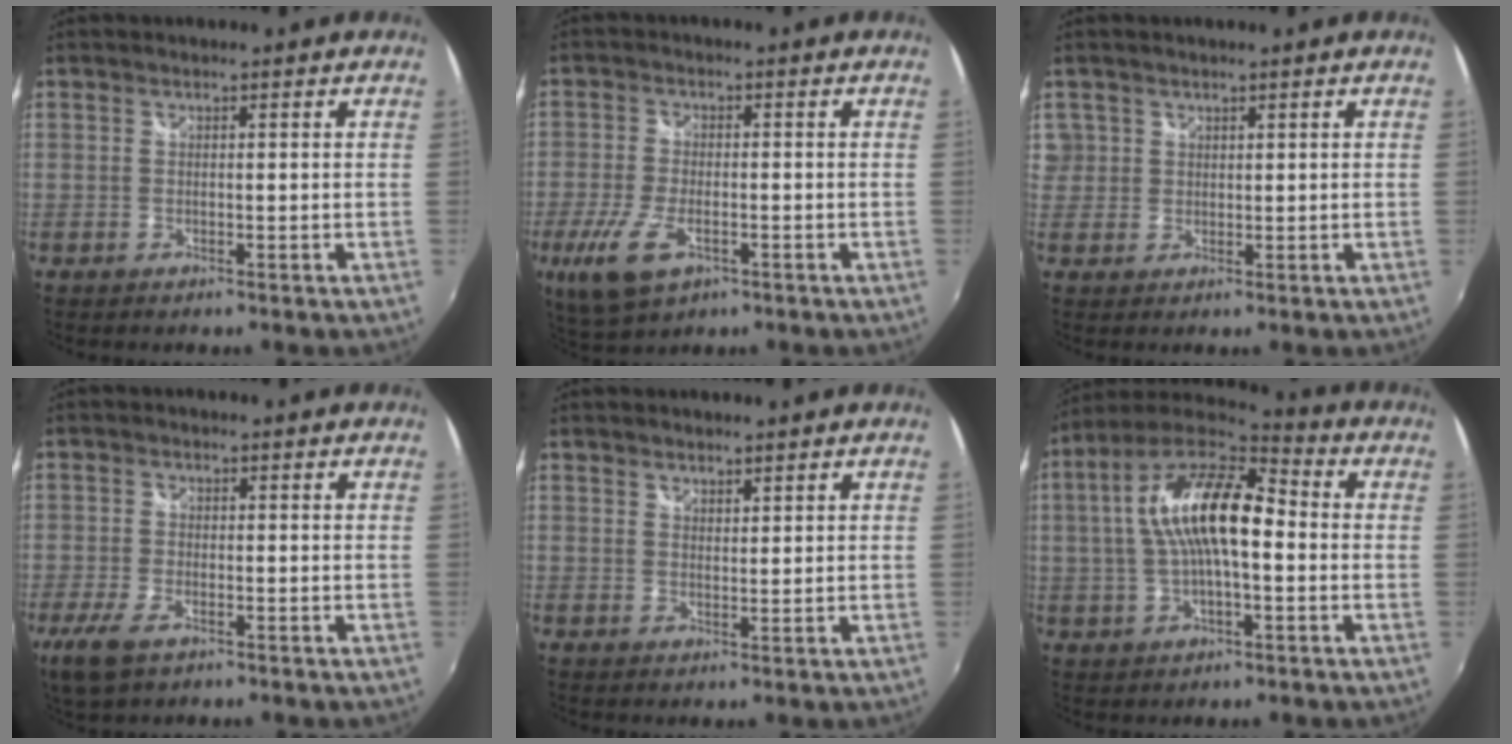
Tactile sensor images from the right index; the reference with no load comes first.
{"total": 9.9, "force": [-4.3, 4.9, 7.5], "torque": [-0.174, -0.024, -0.076]}
{"total": 3.5, "force": [1.3, 3.2, 0.2], "torque": [0.006, 0.010, 0.024]}
{"total": 6.0, "force": [-3.4, 2.7, 4.1], "torque": [-0.103, -0.018, -0.064]}
{"total": 1.7, "force": [1.6, 0.6, 0.3], "torque": [0.000, 0.001, 0.027]}
{"total": 16.1, "force": [0.6, 6.2, 14.8], "torque": [-0.274, 0.020, -0.001]}